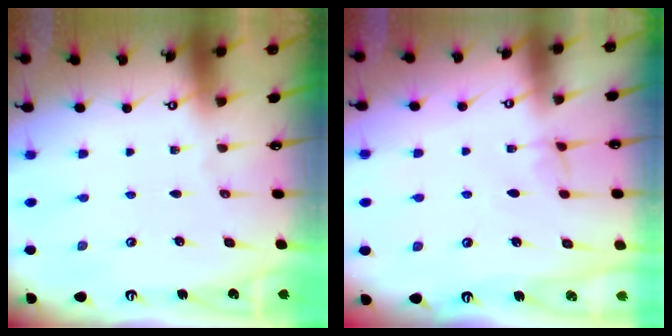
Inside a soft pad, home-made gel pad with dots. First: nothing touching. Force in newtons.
{"total": 2.8, "press": 2.7, "slide": 0.4}